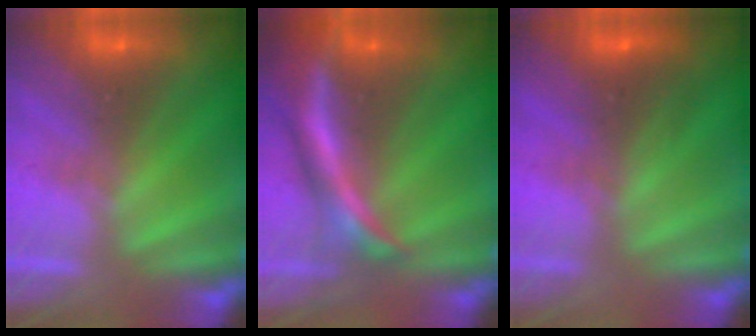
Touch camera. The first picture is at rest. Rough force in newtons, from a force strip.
{"total": 5.8}
{"total": 2.6}